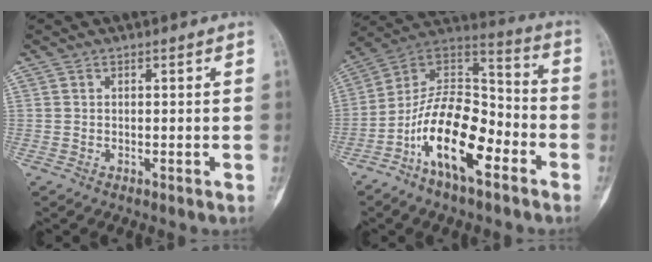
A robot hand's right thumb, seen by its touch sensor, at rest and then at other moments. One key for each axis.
{"total": 18.2, "fx": -8.1, "fy": 8.2, "fz": 14.0, "tx": -0.225, "ty": 0.073, "tz": -0.151}